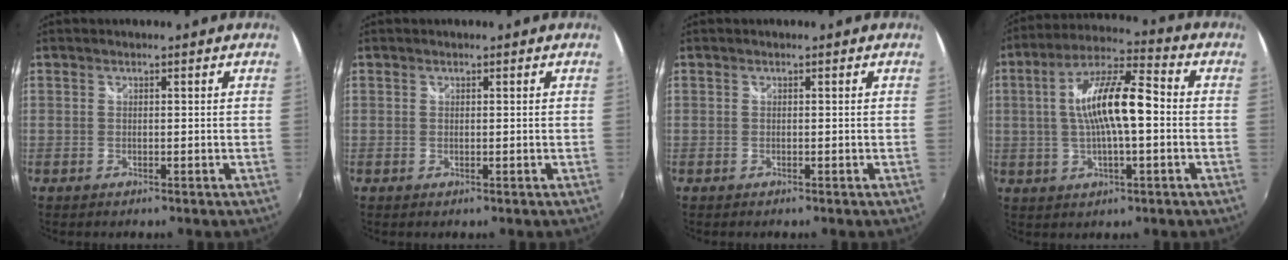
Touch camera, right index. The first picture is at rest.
{"total": 0.0}
{"total": 0.0}
{"total": 13.2, "force": [-0.1, 3.4, 12.8], "torque": [-0.235, 0.015, -0.004]}